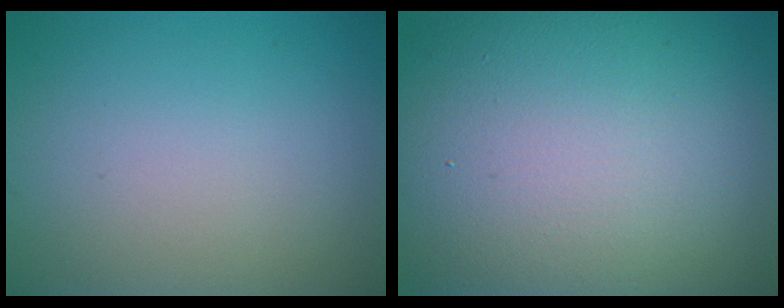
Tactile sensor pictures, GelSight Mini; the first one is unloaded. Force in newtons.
{"total": 17.8, "press": 17.7, "slide": 1.5}